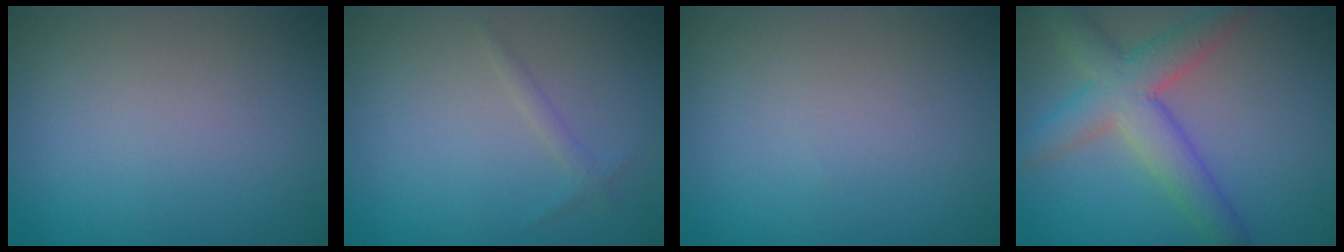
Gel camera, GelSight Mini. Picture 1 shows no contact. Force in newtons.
{"total": 0.8, "press": 0.8, "slide": 0.0}
{"total": 0.0}
{"total": 5.9, "press": 5.9, "slide": 0.4}